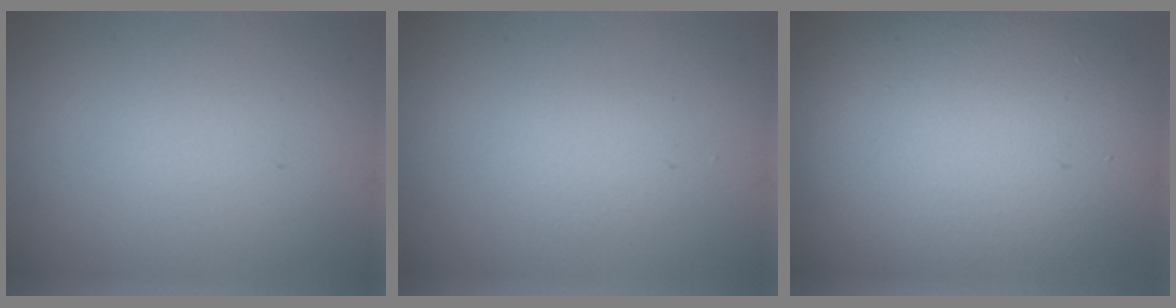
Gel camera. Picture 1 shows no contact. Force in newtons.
{"total": 1.3, "press": 1.3, "slide": 0.1}
{"total": 14.6, "press": 14.6, "slide": 0.4}